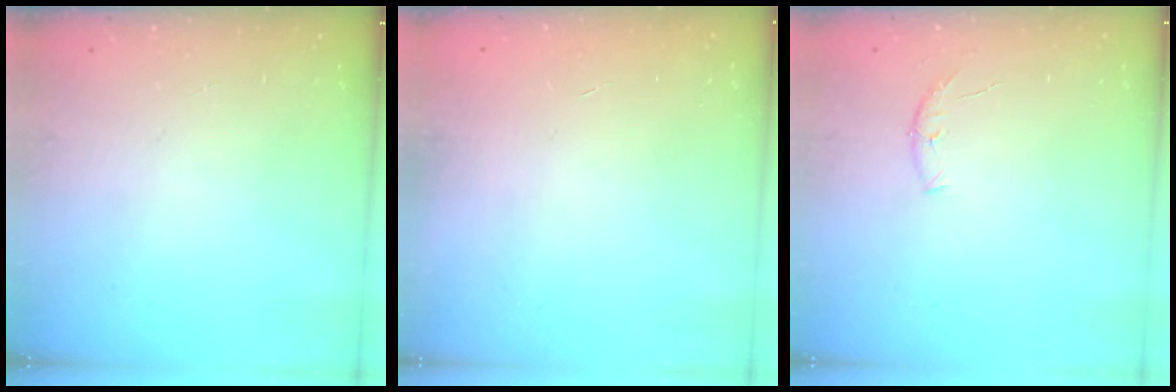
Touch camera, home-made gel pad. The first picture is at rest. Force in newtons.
{"total": 0.6, "press": 0.6, "slide": 0.2}
{"total": 5.6, "press": 5.5, "slide": 1.1}